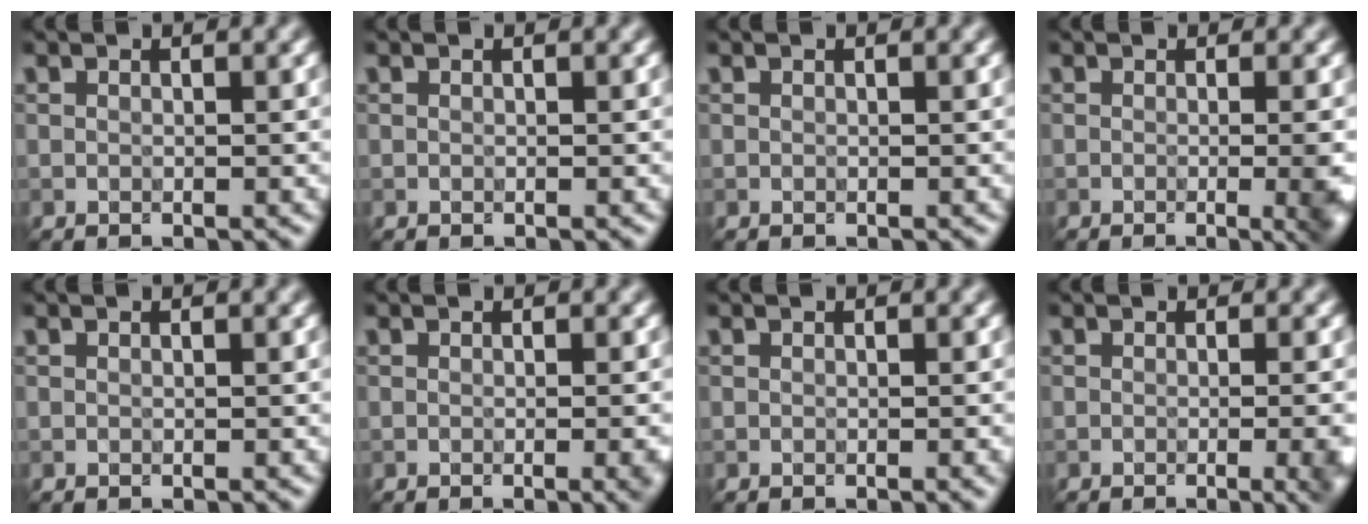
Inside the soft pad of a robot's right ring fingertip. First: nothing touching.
{"total": 0.0}
{"total": 0.0}
{"total": 6.6, "force": [-0.8, 3.0, 5.9], "torque": [-0.008, 0.012, -0.008]}
{"total": 0.0}
{"total": 2.5, "force": [-0.6, 0.9, 2.3], "torque": [-0.001, 0.004, -0.004]}
{"total": 1.0, "force": [-0.1, 0.4, 0.9], "torque": [-0.001, -0.002, -0.003]}
{"total": 5.8, "force": [-1.0, 2.5, 5.2], "torque": [-0.010, 0.011, -0.007]}